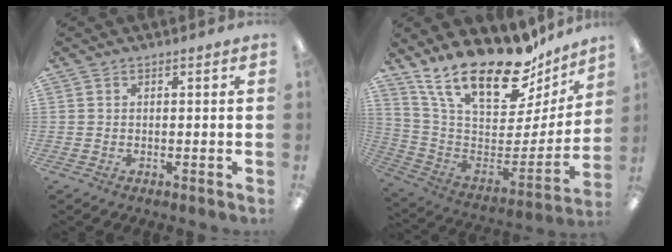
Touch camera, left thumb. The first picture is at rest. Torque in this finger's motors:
{"motor_torque": [0.90, 0.41, 0.97, -1.80, 0.12]}